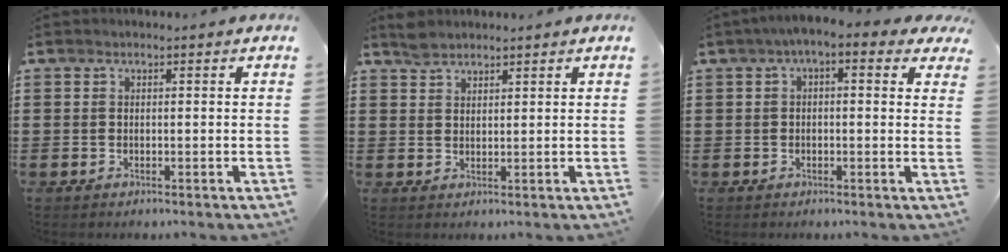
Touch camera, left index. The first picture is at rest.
{"total": 2.2, "force": [2.1, 0.8, 0.4], "torque": [-0.014, 0.002, 0.040]}
{"total": 2.9, "force": [0.4, 1.0, 2.7], "torque": [-0.059, 0.004, -0.001]}